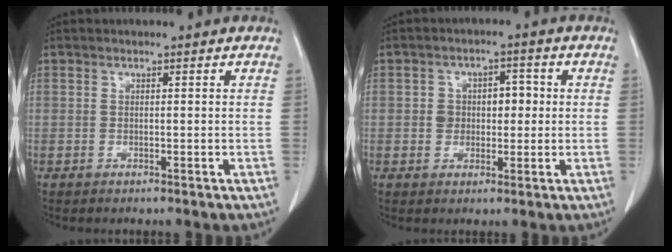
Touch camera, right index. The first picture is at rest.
{"total": 4.7, "force": [0.4, 3.4, 3.3], "torque": [-0.043, 0.023, 0.013]}